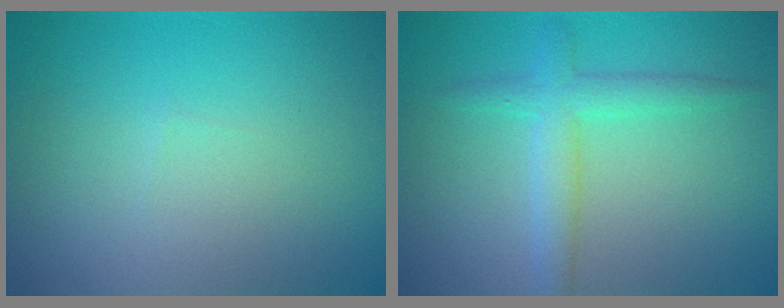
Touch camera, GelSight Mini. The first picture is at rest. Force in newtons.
{"total": 2.9, "press": 2.9, "slide": 0.1}